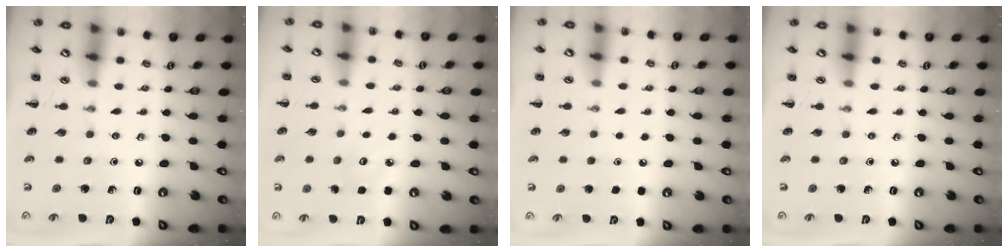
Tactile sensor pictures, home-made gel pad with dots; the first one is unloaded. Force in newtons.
{"total": 2.6, "press": 2.5, "slide": 0.7}
{"total": 1.7, "press": 1.7, "slide": 0.1}
{"total": 0.0}